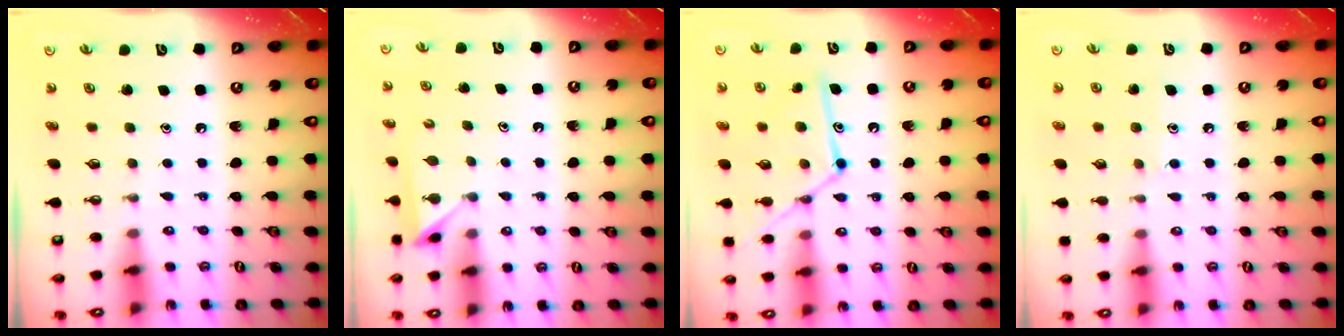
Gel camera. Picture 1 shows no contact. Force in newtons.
{"total": 2.8, "press": 2.8, "slide": 0.5}
{"total": 13.9, "press": 13.9, "slide": 0.8}
{"total": 6.9, "press": 6.8, "slide": 0.9}